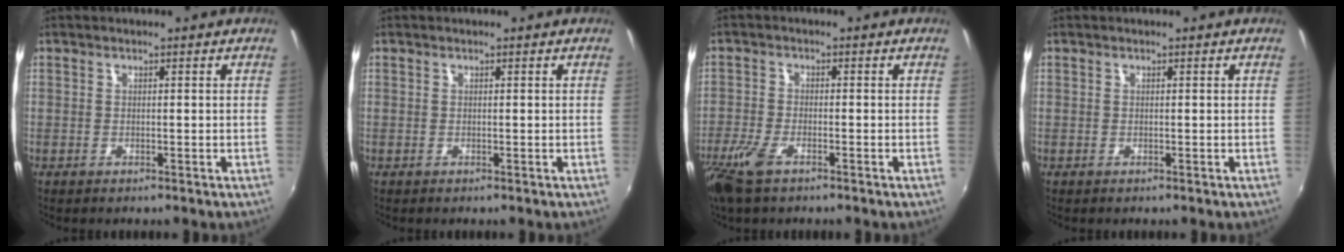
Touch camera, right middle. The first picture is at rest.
{"total": 0.0}
{"total": 6.7, "force": [-4.4, 2.4, 4.5], "torque": [-0.117, -0.018, -0.088]}
{"total": 0.0}